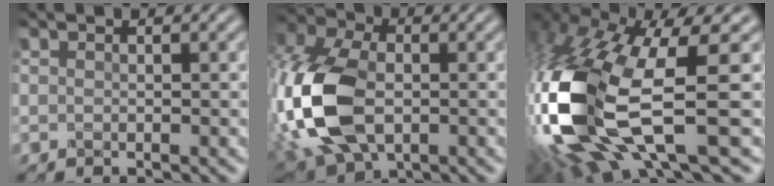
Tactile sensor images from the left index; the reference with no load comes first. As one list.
[{"total": 13.9, "force": [-2.6, 8.9, 10.4], "torque": [-0.255, -0.015, -0.059]}, {"total": 15.4, "force": [-3.3, 5.9, 13.8], "torque": [-0.331, -0.037, -0.050]}]